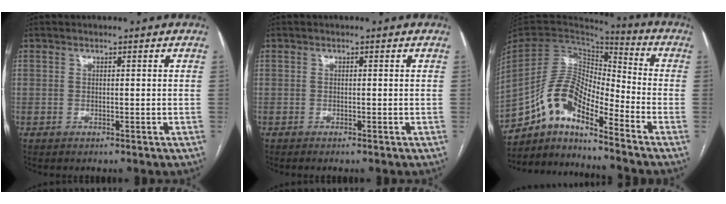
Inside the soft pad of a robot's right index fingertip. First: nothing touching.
{"total": 0.5, "force": [-0.4, -0.1, 0.3], "torque": [-0.008, -0.001, -0.009]}
{"total": 13.2, "force": [-9.4, 3.4, 8.6], "torque": [-0.168, 0.027, -0.172]}